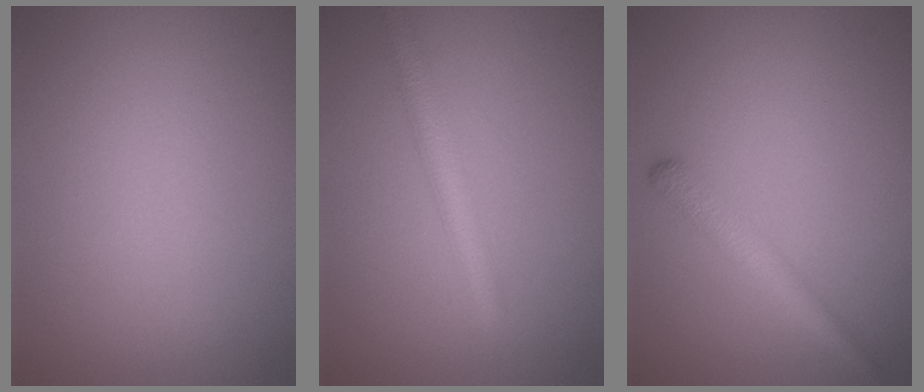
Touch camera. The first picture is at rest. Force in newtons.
{"total": 2.8, "press": 2.8, "slide": 0.1}
{"total": 2.2, "press": 2.2, "slide": 0.1}